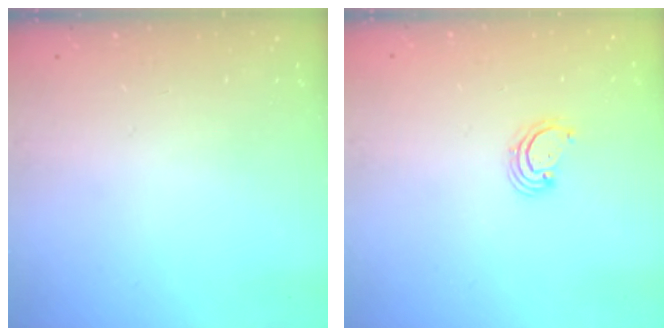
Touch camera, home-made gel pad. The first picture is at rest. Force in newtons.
{"total": 2.8, "press": 2.8, "slide": 0.3}